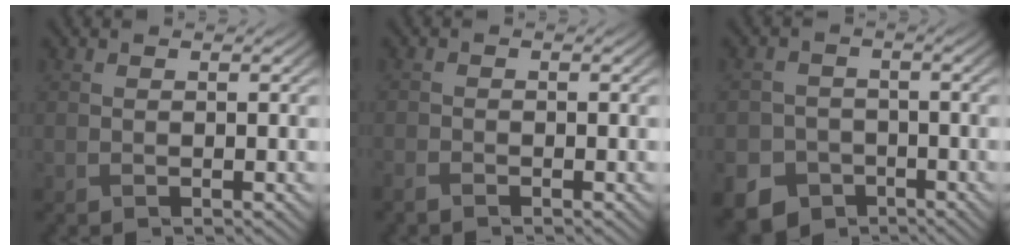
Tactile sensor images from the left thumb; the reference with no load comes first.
{"total": 1.9, "force": [-1.7, 0.3, 0.7], "torque": [-0.019, -0.008, -0.039]}
{"total": 7.2, "force": [-4.5, 5.3, 1.9], "torque": [-0.043, -0.024, -0.082]}